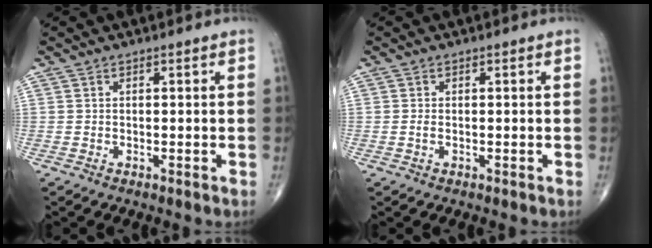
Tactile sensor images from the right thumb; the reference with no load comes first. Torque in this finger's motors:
{"motor_torque": [-0.31, -0.04, 0.06, 0.40, -0.18]}